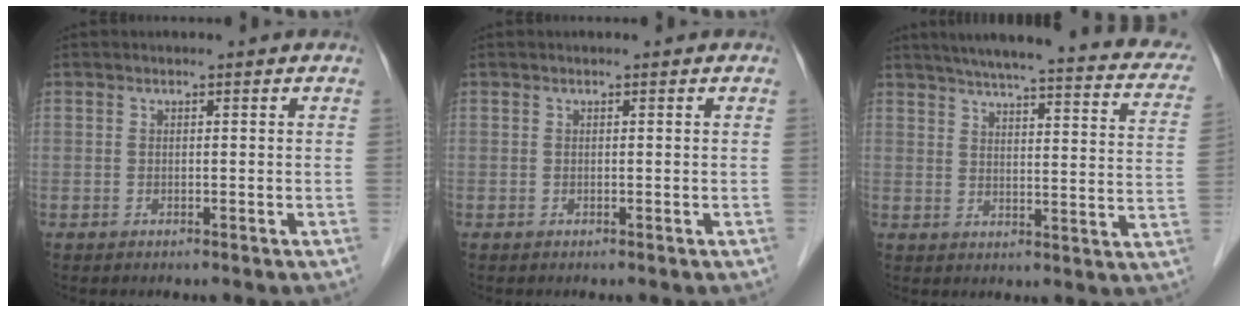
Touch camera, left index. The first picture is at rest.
{"total": 0.0}
{"total": 25.3, "force": [21.1, 3.6, 13.5], "torque": [-0.184, -0.008, 0.243]}